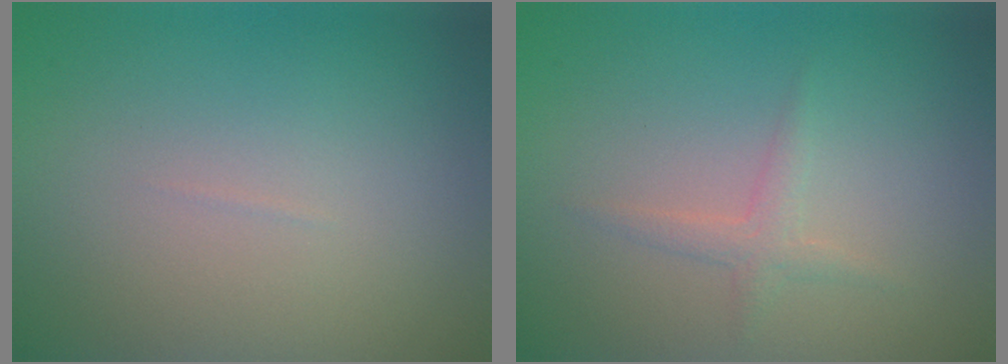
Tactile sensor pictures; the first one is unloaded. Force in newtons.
{"total": 1.3, "press": 1.3, "slide": 0.0}